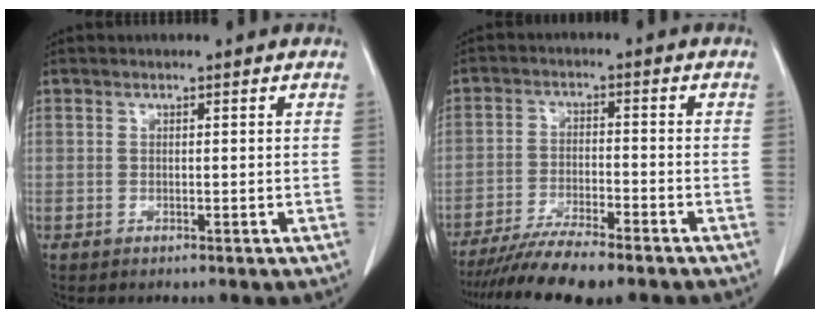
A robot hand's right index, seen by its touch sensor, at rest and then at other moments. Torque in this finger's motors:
{"motor_torque": [0.58, -0.53, 0.70, 0.18]}